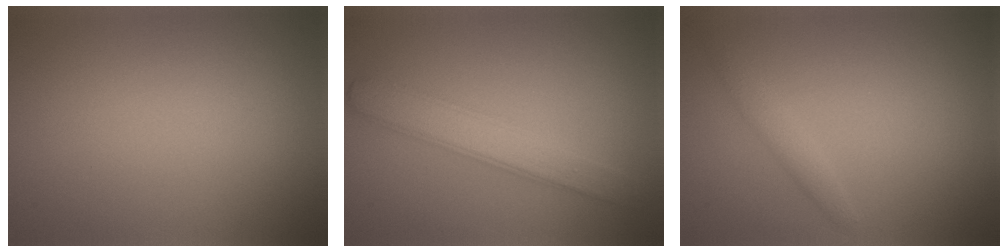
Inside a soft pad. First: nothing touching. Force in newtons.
{"total": 3.7, "press": 3.7, "slide": 0.1}
{"total": 1.4, "press": 1.4, "slide": 0.0}